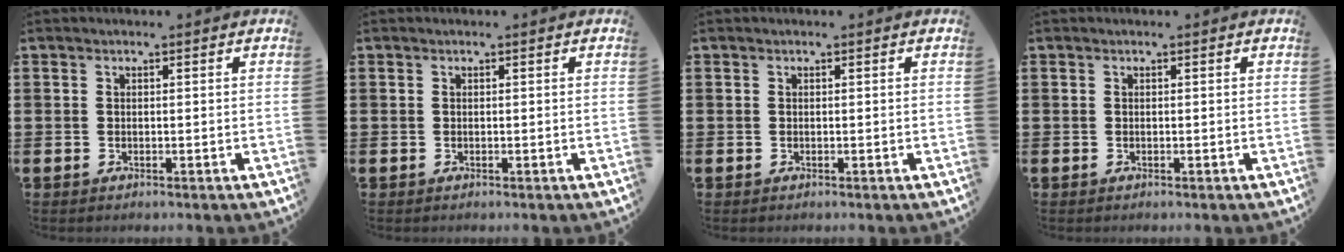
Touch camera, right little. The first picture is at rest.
{"total": 0.0}
{"total": 0.0}
{"total": 0.0}